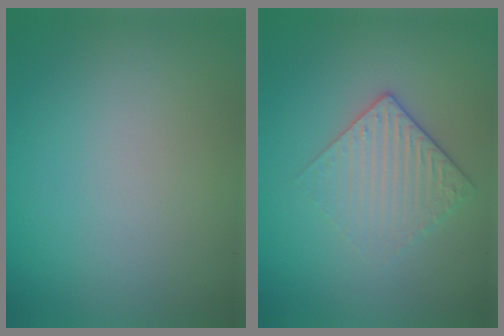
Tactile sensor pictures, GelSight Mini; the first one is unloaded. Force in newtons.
{"total": 2.9, "press": 2.6, "slide": 1.4}